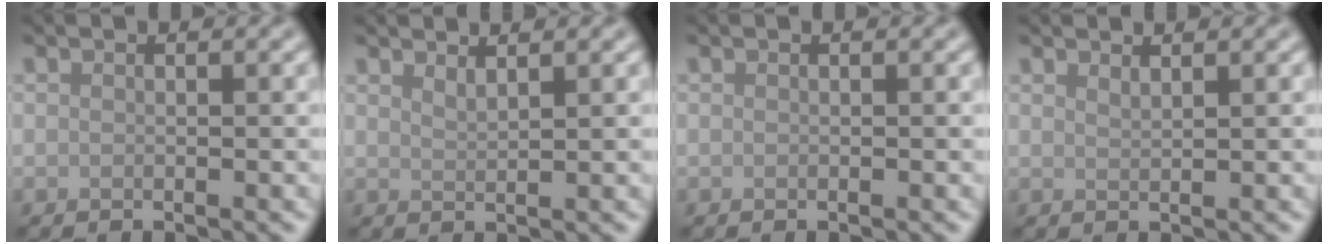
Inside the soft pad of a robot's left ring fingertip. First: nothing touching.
{"total": 1.3, "force": [1.2, 0.3, 0.5], "torque": [-0.001, 0.001, 0.018]}
{"total": 0.0}
{"total": 0.9, "force": [0.9, 0.2, 0.3], "torque": [0.002, 0.000, 0.014]}